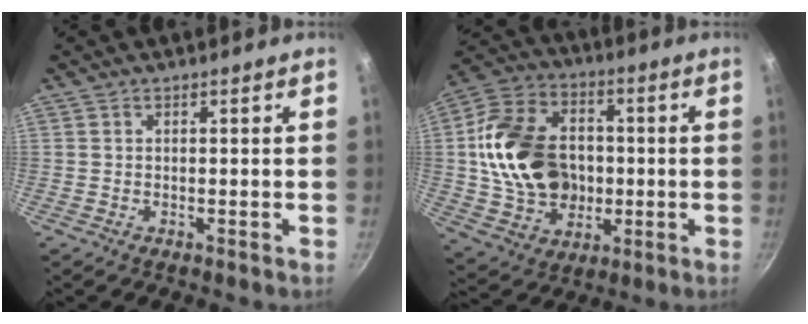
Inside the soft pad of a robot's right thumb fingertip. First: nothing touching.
{"total": 21.0, "force": [0.3, 16.0, 13.6], "torque": [-0.216, 0.024, 0.011]}